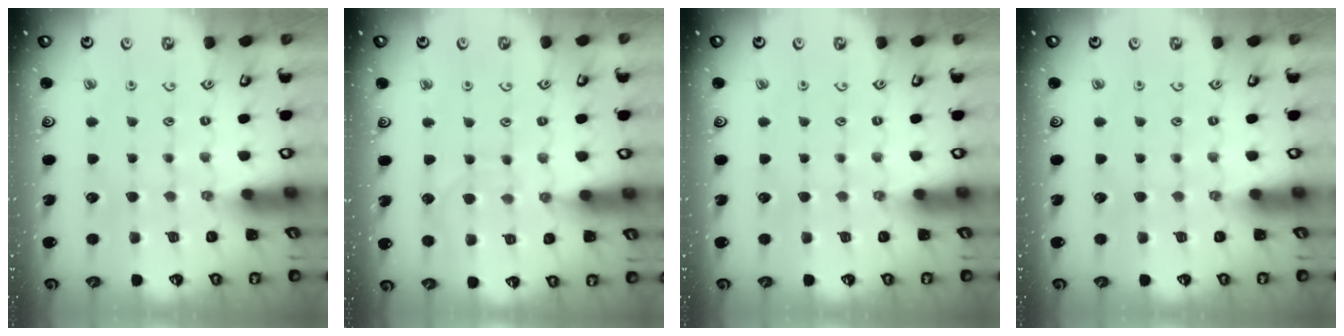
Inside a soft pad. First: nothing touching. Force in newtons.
{"total": 5.9, "press": 5.9, "slide": 0.5}
{"total": 0.0}
{"total": 0.0}